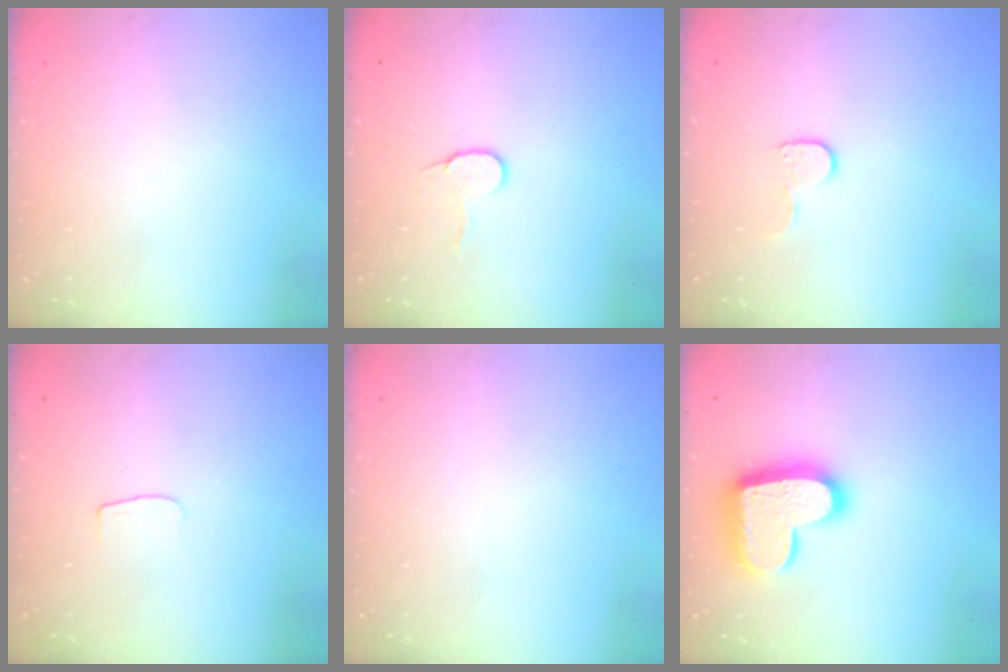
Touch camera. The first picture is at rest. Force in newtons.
{"total": 7.3, "press": 7.3, "slide": 0.4}
{"total": 5.1, "press": 5.0, "slide": 0.5}
{"total": 3.0, "press": 3.0, "slide": 0.3}
{"total": 0.0}
{"total": 17.2, "press": 17.1, "slide": 1.3}